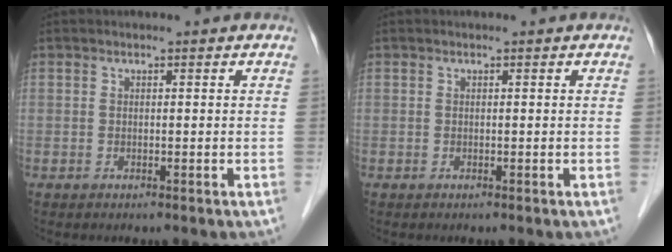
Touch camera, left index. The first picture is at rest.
{"total": 0.0}